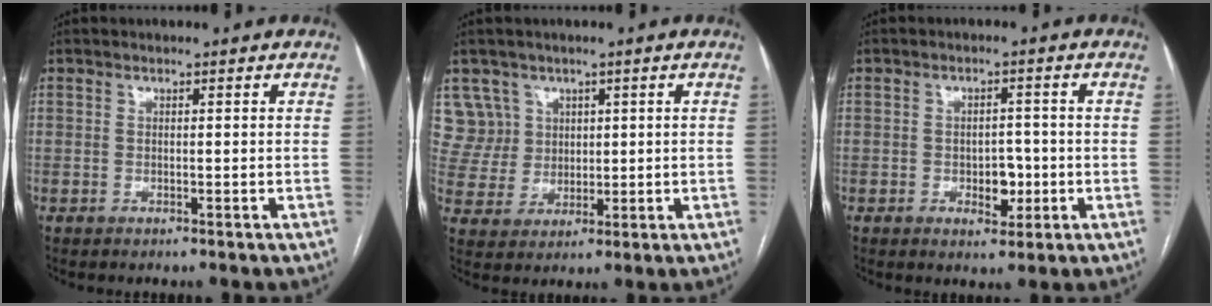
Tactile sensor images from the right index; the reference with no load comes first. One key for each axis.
{"total": 7.0, "fx": 3.3, "fy": 6.1, "fz": -0.2, "tx": 0.007, "ty": 0.023, "tz": 0.078}
{"total": 4.0, "fx": -1.0, "fy": 2.4, "fz": 3.1, "tx": -0.039, "ty": 0.005, "tz": -0.006}